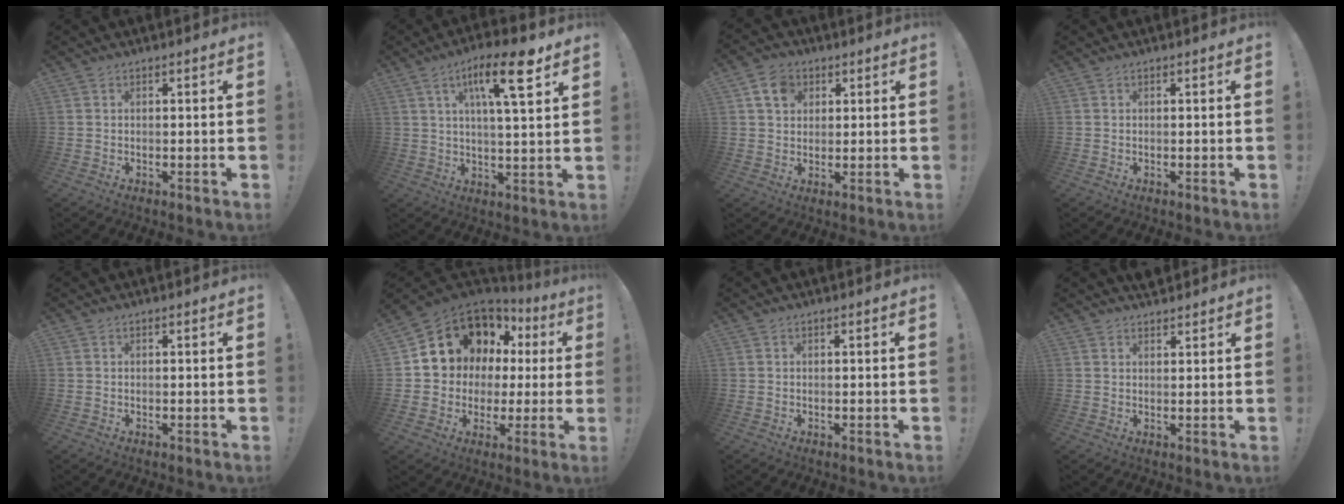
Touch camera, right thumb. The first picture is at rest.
{"total": 13.6, "force": [6.3, 3.4, 11.5], "torque": [-0.177, -0.020, 0.095]}
{"total": 7.5, "force": [3.4, 5.7, 3.5], "torque": [-0.052, -0.006, 0.065]}
{"total": 0.0}
{"total": 0.0}
{"total": 12.3, "force": [5.6, 10.1, 4.1], "torque": [-0.070, -0.041, 0.127]}
{"total": 0.0}
{"total": 2.3, "force": [2.1, 0.9, 0.3], "torque": [0.006, -0.013, 0.039]}